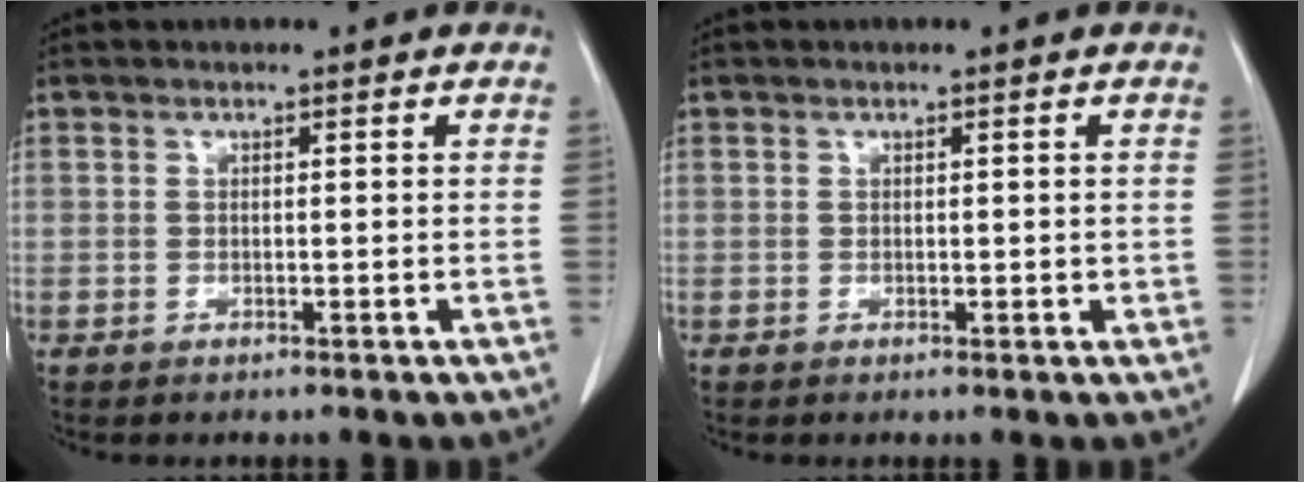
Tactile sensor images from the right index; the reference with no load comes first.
{"total": 1.0, "force": [0.1, 0.7, 0.7], "torque": [-0.005, 0.000, 0.003]}